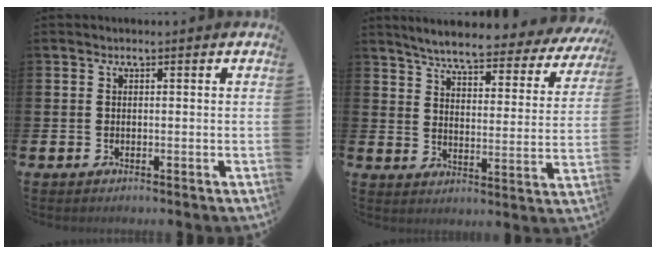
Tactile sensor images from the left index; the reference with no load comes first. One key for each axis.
{"total": 5.8, "fx": 5.3, "fy": 0.6, "fz": 2.3, "tx": -0.065, "ty": -0.041, "tz": 0.084}